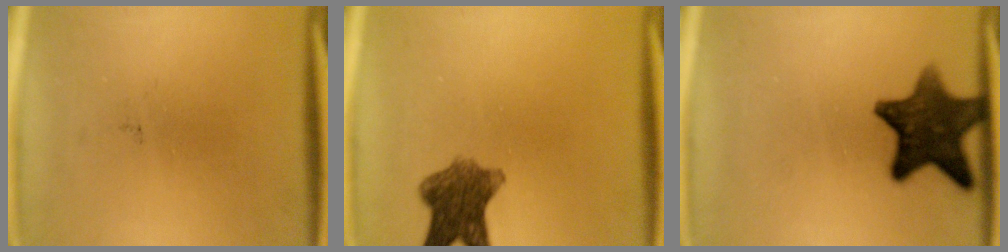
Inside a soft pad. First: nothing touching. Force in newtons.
{"total": 7.5}
{"total": 12.2}